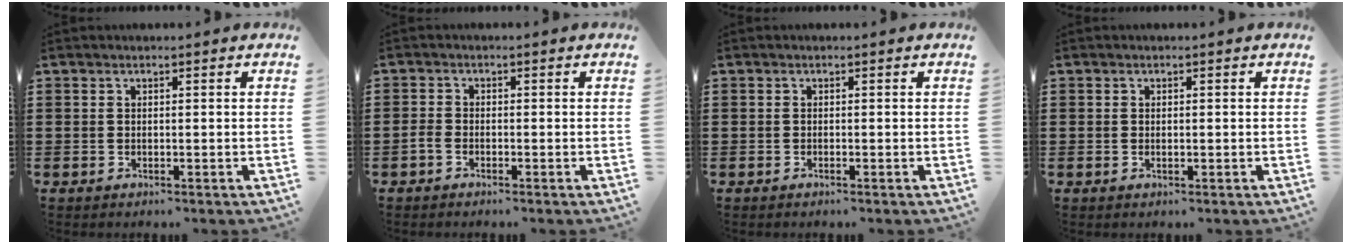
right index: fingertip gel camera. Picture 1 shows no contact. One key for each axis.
{"total": 1.3, "fx": -1.0, "fy": 0.5, "fz": 0.7, "tx": -0.022, "ty": -0.001, "tz": -0.021}
{"total": 0.0}
{"total": 0.5, "fx": 0.0, "fy": 0.2, "fz": 0.5, "tx": -0.011, "ty": -0.001, "tz": 0.000}